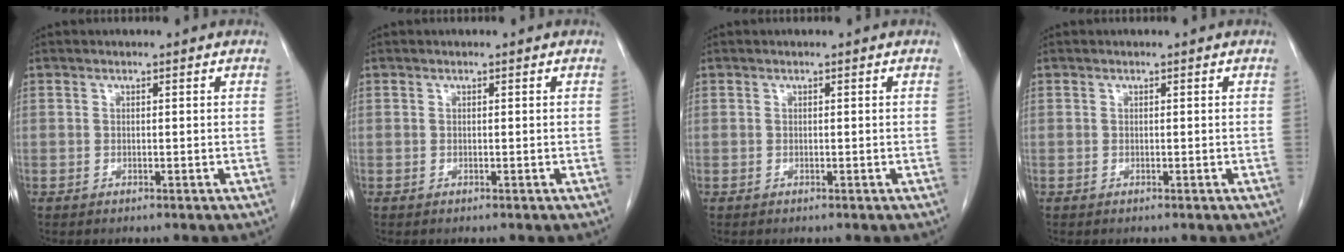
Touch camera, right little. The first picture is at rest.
{"total": 0.0}
{"total": 0.0}
{"total": 0.0}